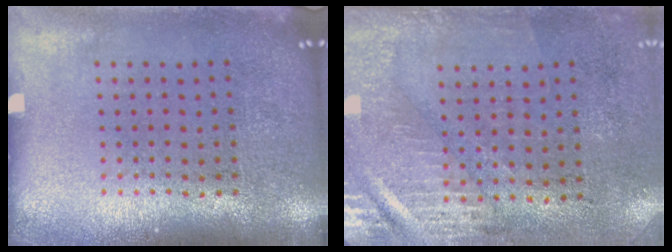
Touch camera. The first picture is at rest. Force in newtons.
{"total": 3.0, "press": 2.5, "slide": 1.6}